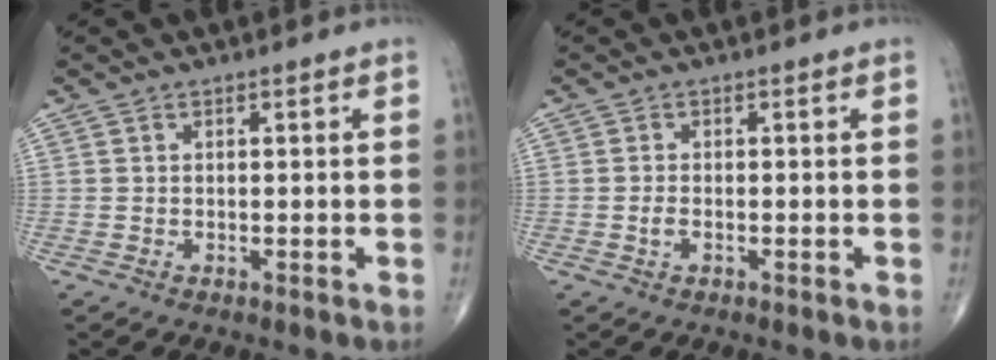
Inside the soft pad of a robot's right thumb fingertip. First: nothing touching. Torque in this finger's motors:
{"motor_torque": [-0.28, -0.03, 0.13, 0.14, 0.03]}